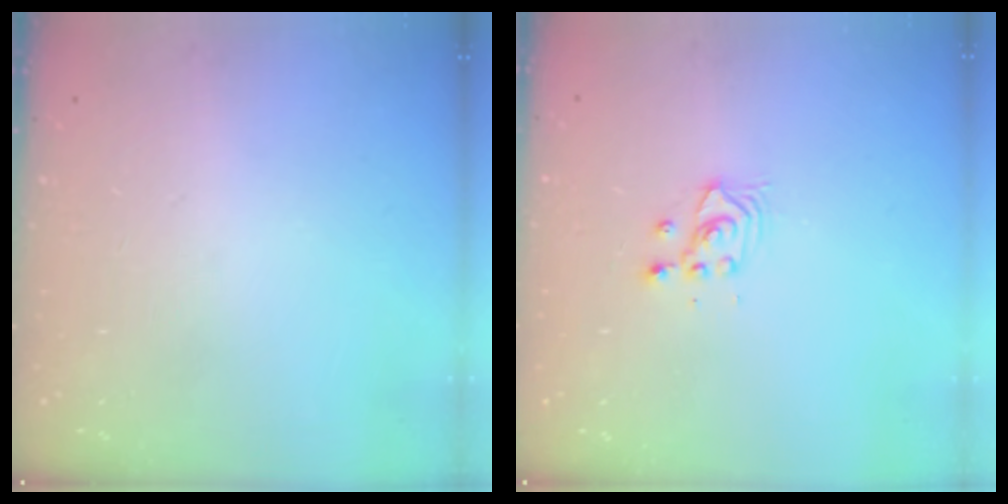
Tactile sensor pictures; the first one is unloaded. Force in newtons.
{"total": 3.7, "press": 3.7, "slide": 0.3}